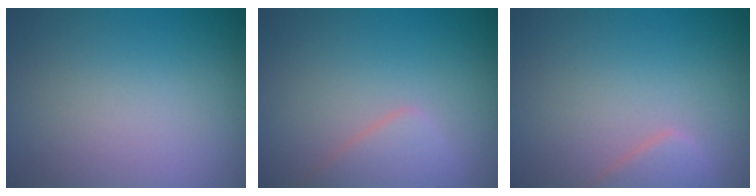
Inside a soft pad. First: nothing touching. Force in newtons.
{"total": 2.3, "press": 2.3, "slide": 0.1}
{"total": 2.1, "press": 2.1, "slide": 0.1}